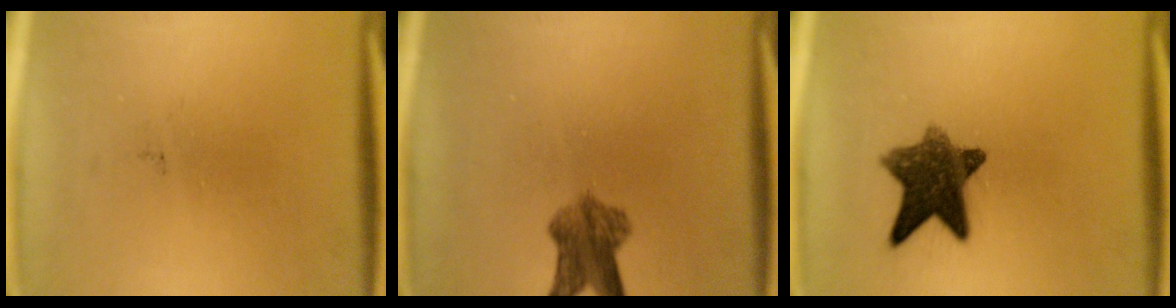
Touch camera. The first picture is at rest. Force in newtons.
{"total": 5.7}
{"total": 9.6}